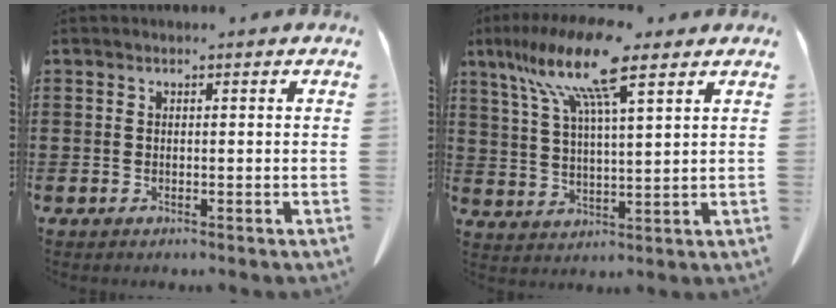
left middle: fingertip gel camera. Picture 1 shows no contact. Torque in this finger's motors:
{"motor_torque": [2.14, 0.00, 0.52, 0.21]}